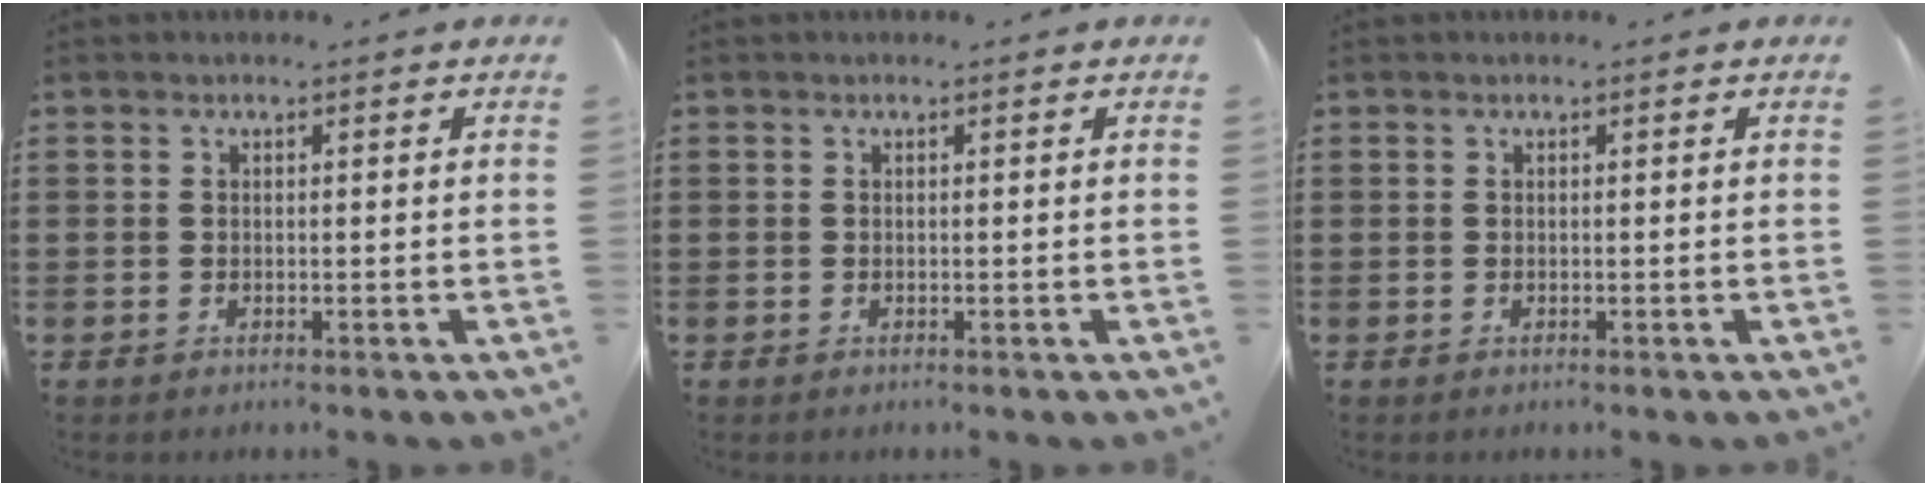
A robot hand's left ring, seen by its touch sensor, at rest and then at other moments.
{"total": 0.0}
{"total": 0.0}